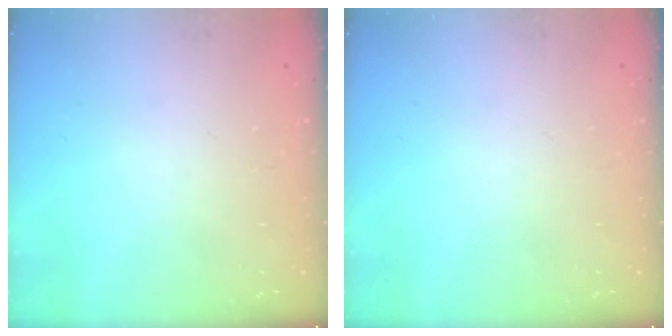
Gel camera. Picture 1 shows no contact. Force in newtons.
{"total": 0.0}